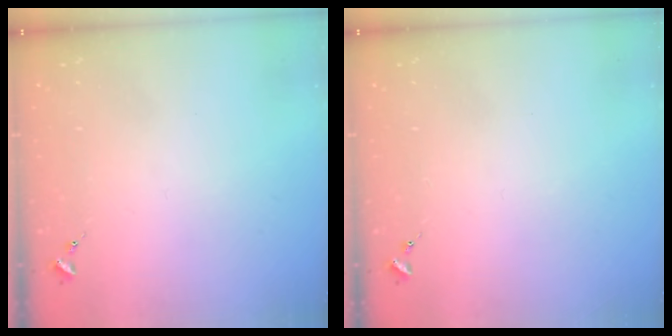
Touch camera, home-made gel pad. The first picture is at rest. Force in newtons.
{"total": 0.0}